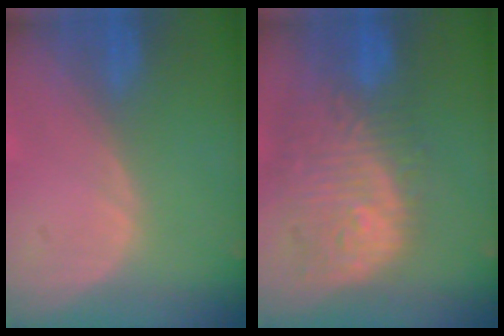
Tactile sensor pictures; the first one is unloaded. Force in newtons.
{"total": 12.2, "press": 10.9, "slide": 5.6}